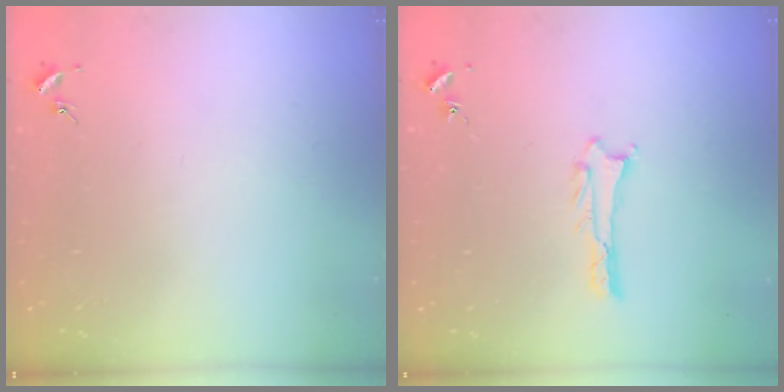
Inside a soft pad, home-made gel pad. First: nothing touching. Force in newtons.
{"total": 0.8, "press": 0.8, "slide": 0.1}